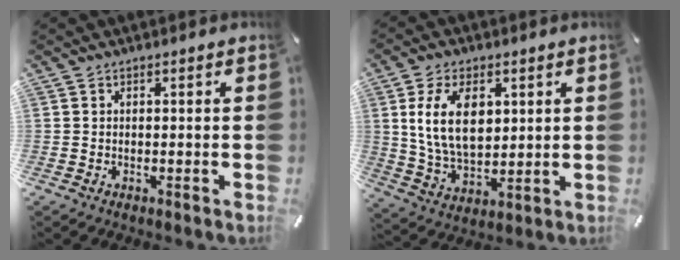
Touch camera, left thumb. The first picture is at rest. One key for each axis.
{"total": 12.7, "fx": 3.4, "fy": 8.0, "fz": 9.3, "tx": -0.204, "ty": 0.000, "tz": 0.059}